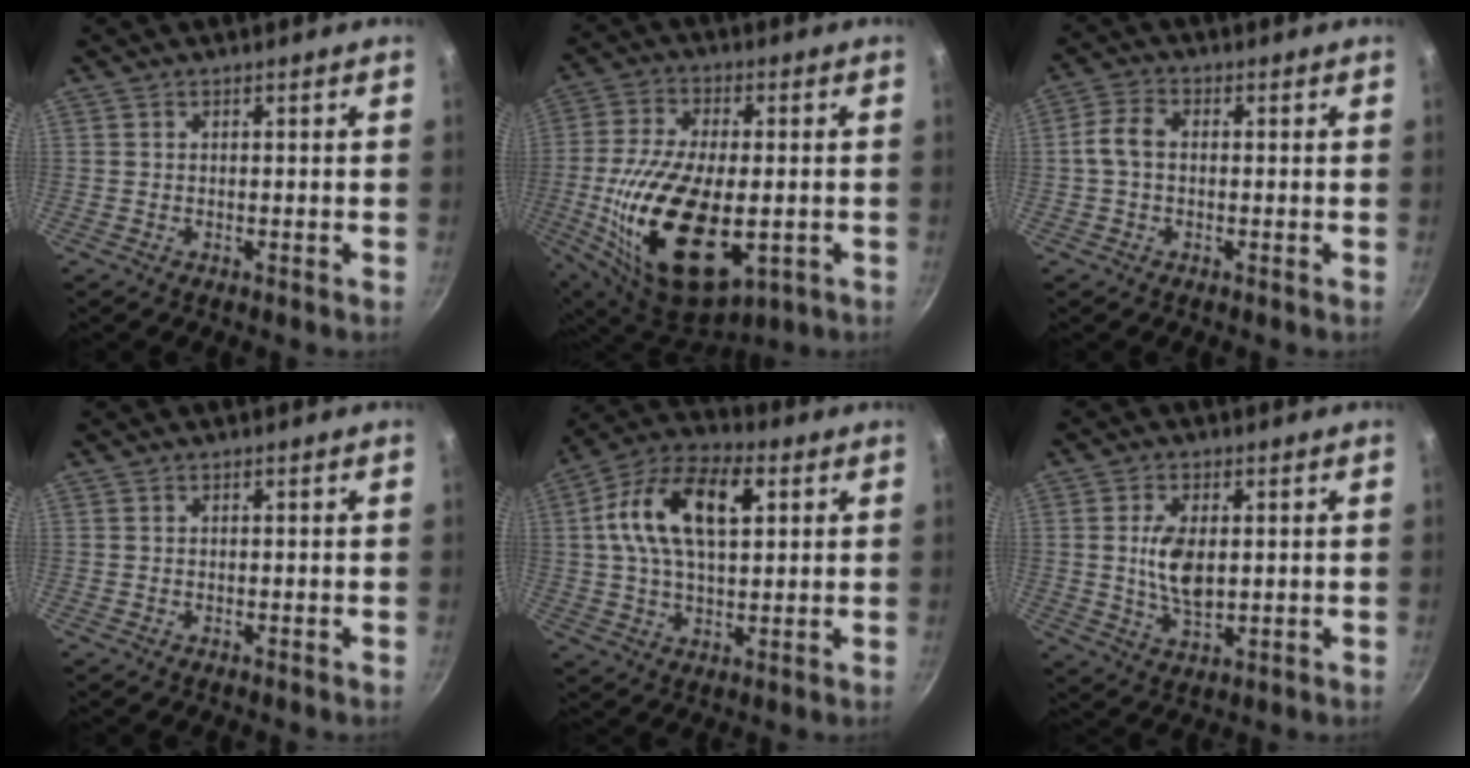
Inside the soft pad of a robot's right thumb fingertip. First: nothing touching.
{"total": 24.1, "force": [-4.6, 12.2, 20.3], "torque": [-0.397, -0.015, -0.053]}
{"total": 4.8, "force": [-0.1, 3.2, 3.6], "torque": [-0.074, 0.015, -0.009]}
{"total": 0.0}
{"total": 16.8, "force": [4.2, 8.8, 13.6], "torque": [-0.244, 0.018, 0.069]}
{"total": 7.9, "force": [0.7, 4.2, 6.7], "torque": [-0.122, -0.010, 0.020]}